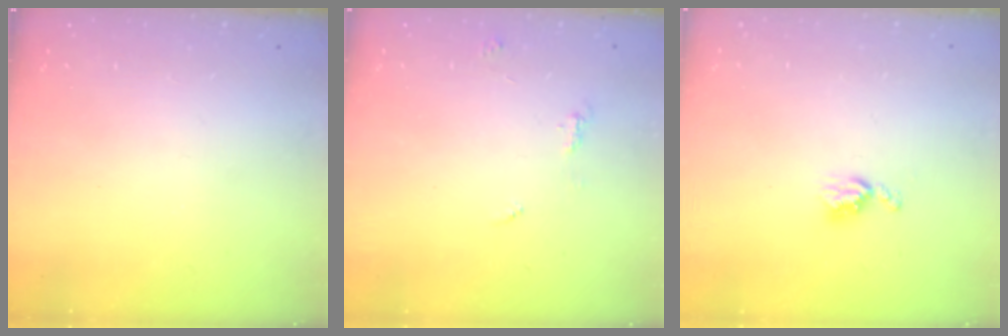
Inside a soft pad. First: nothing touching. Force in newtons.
{"total": 5.6, "press": 5.6, "slide": 0.4}
{"total": 5.1, "press": 5.1, "slide": 0.7}